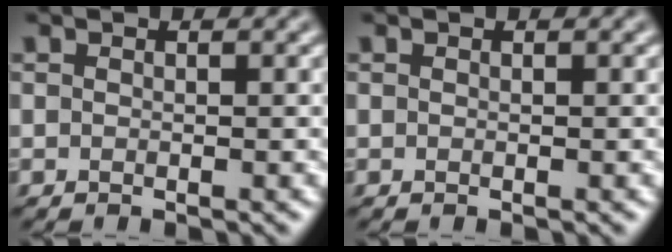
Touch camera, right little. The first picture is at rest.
{"total": 0.0}